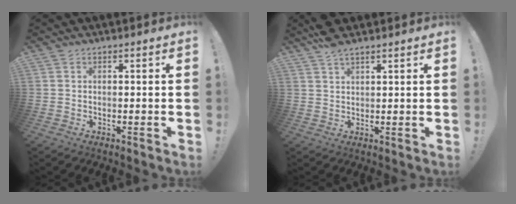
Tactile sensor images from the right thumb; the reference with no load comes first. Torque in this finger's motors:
{"motor_torque": [-0.34, 1.17, 0.55, 0.33, -0.01]}